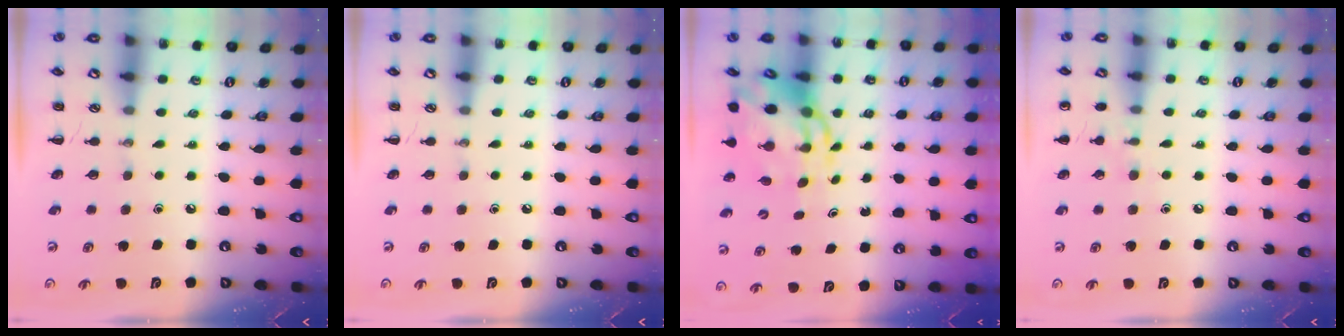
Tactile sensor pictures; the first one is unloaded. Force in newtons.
{"total": 0.0}
{"total": 8.2, "press": 8.0, "slide": 1.9}
{"total": 5.9, "press": 5.7, "slide": 1.7}